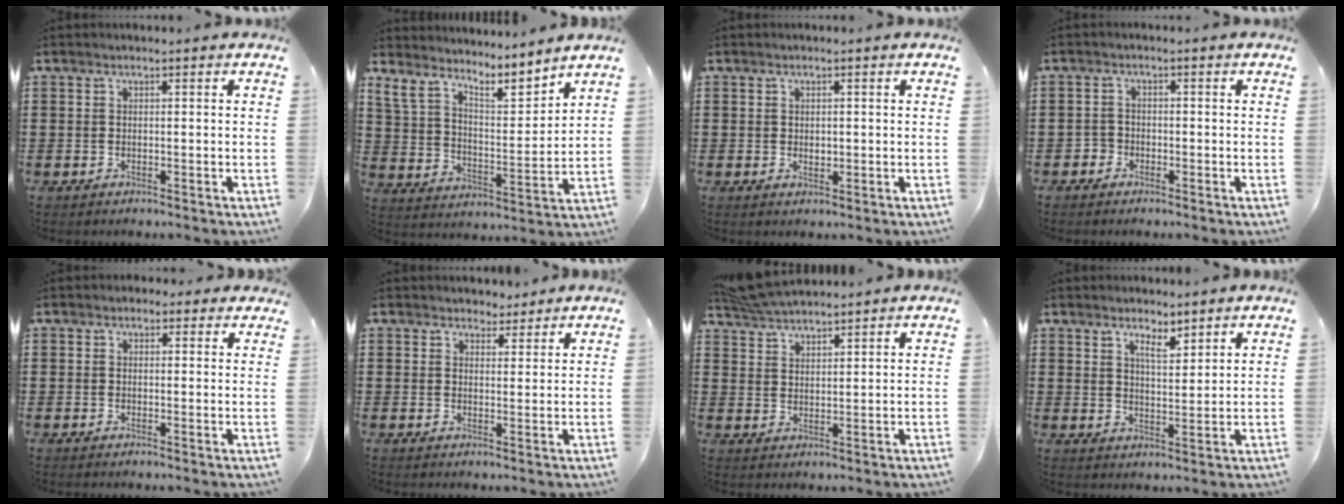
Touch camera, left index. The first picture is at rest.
{"total": 6.2, "force": [5.6, 1.2, 2.3], "torque": [-0.070, -0.040, 0.095]}
{"total": 0.9, "force": [0.2, 0.7, 0.6], "torque": [-0.005, 0.001, 0.002]}
{"total": 1.6, "force": [-1.2, 1.0, -0.1], "torque": [-0.006, 0.002, -0.027]}
{"total": 1.6, "force": [1.1, 1.1, 0.3], "torque": [-0.003, 0.005, 0.018]}
{"total": 3.0, "force": [2.6, 1.4, -0.1], "torque": [-0.008, 0.002, 0.051]}
{"total": 5.6, "force": [5.3, 1.2, 1.4], "torque": [-0.046, -0.007, 0.102]}
{"total": 3.8, "force": [3.2, 1.2, 1.9], "torque": [-0.036, -0.007, 0.056]}